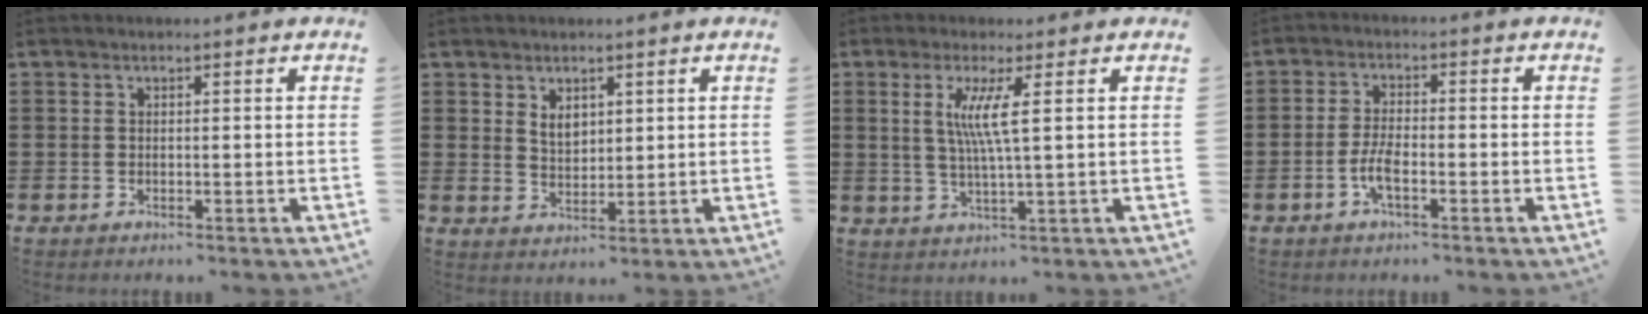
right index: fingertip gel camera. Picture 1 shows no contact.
{"total": 2.9, "force": [1.7, 1.8, 1.4], "torque": [-0.034, 0.004, 0.032]}
{"total": 5.3, "force": [1.2, -0.5, 5.1], "torque": [-0.103, -0.009, 0.016]}
{"total": 4.0, "force": [-1.6, 1.1, 3.5], "torque": [-0.081, -0.004, -0.036]}